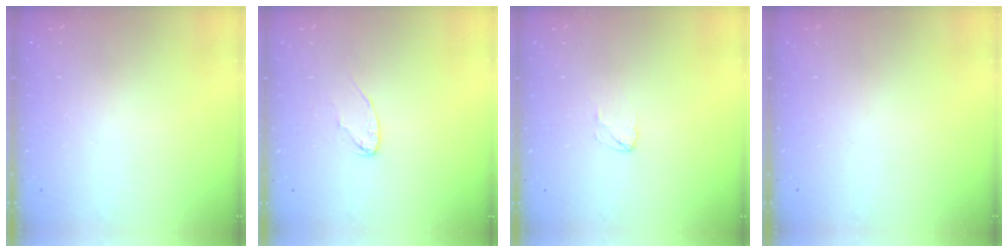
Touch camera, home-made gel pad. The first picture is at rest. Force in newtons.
{"total": 3.9, "press": 3.9, "slide": 0.3}
{"total": 2.5, "press": 2.5, "slide": 0.2}
{"total": 0.0}